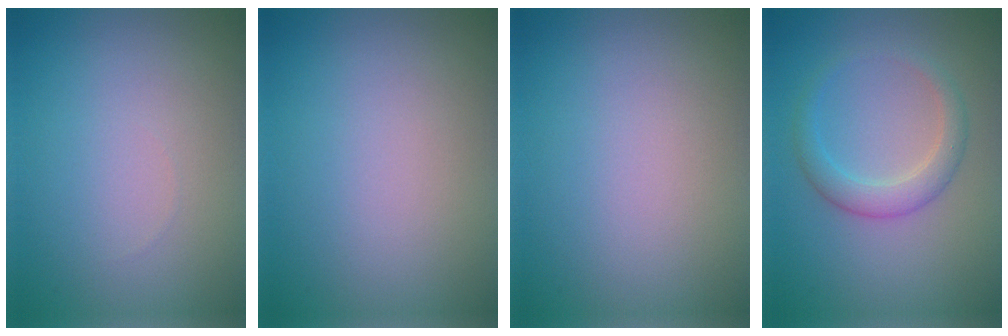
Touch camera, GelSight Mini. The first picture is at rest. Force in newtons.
{"total": 0.0}
{"total": 0.0}
{"total": 2.7, "press": 2.7, "slide": 0.1}